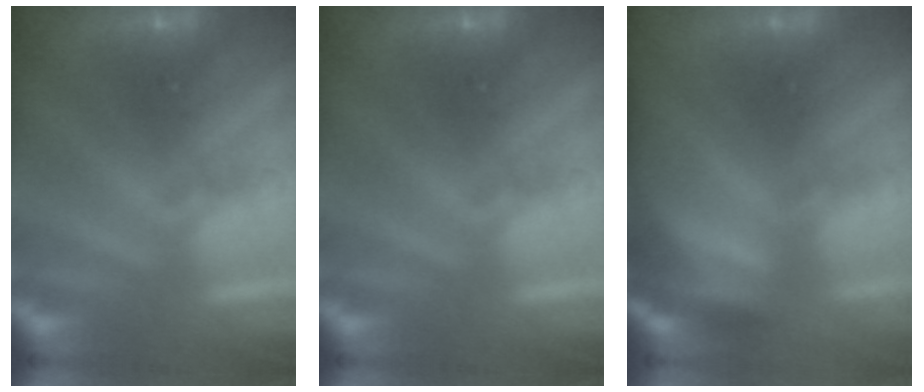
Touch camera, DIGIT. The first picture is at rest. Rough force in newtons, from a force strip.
{"total": 0.0}
{"total": 6.5}